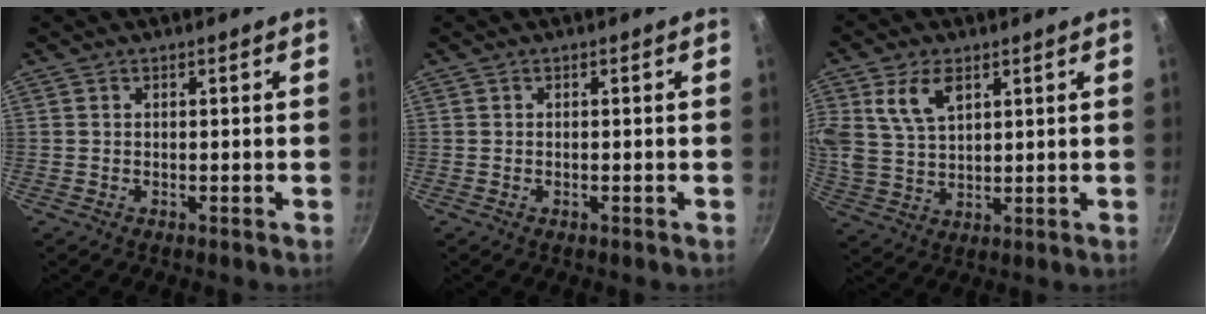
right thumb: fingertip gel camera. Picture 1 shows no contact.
{"total": 0.0}
{"total": 8.8, "force": [3.8, 5.2, 5.9], "torque": [-0.105, -0.013, 0.078]}